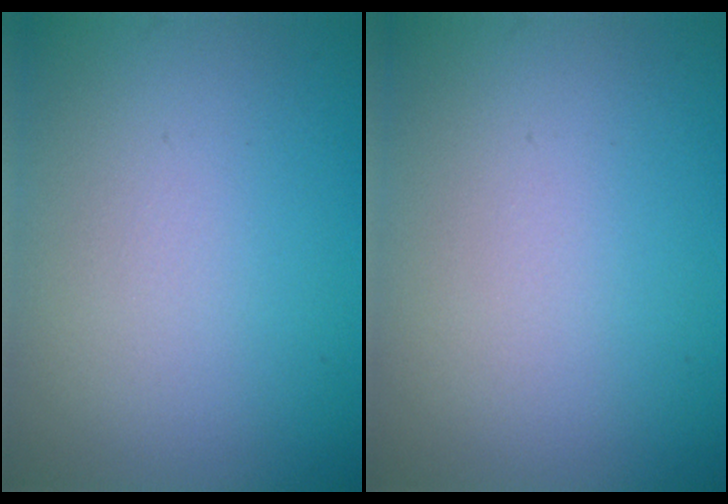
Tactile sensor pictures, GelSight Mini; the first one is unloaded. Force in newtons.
{"total": 0.0}